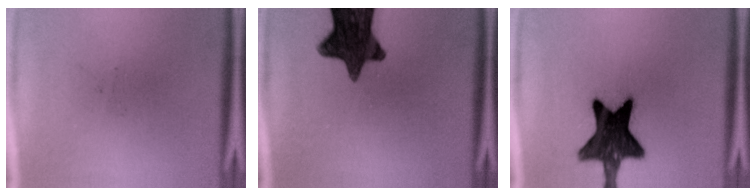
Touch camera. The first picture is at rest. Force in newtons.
{"total": 13.3}
{"total": 14.9}